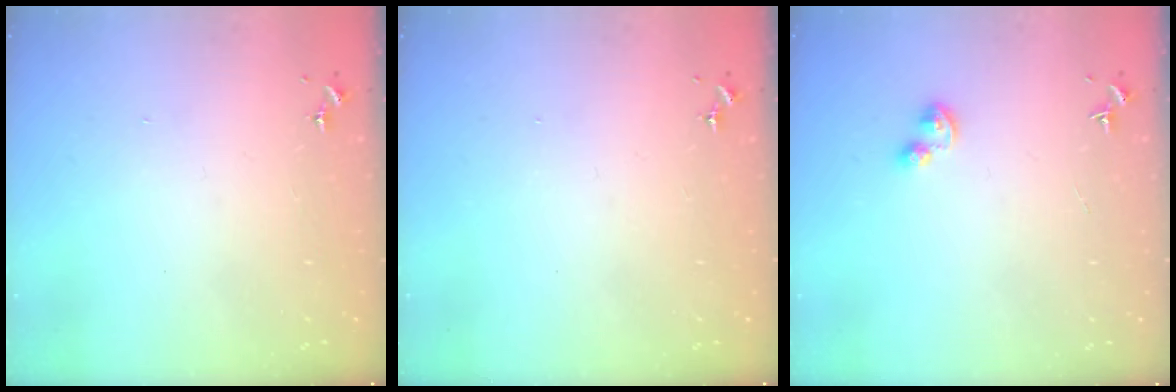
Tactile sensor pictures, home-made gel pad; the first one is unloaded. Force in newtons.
{"total": 0.0}
{"total": 3.8, "press": 3.8, "slide": 0.5}